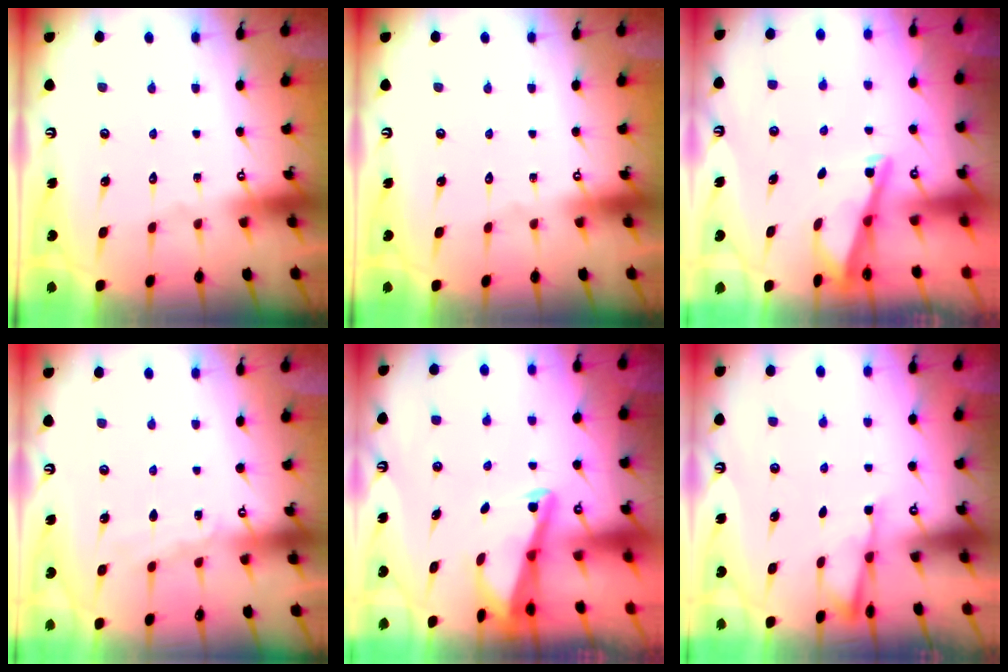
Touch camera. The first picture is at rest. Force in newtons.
{"total": 0.0}
{"total": 2.9, "press": 2.9, "slide": 0.3}
{"total": 5.3, "press": 5.3, "slide": 0.7}
{"total": 3.1, "press": 3.1, "slide": 0.3}
{"total": 2.5, "press": 2.4, "slide": 0.4}